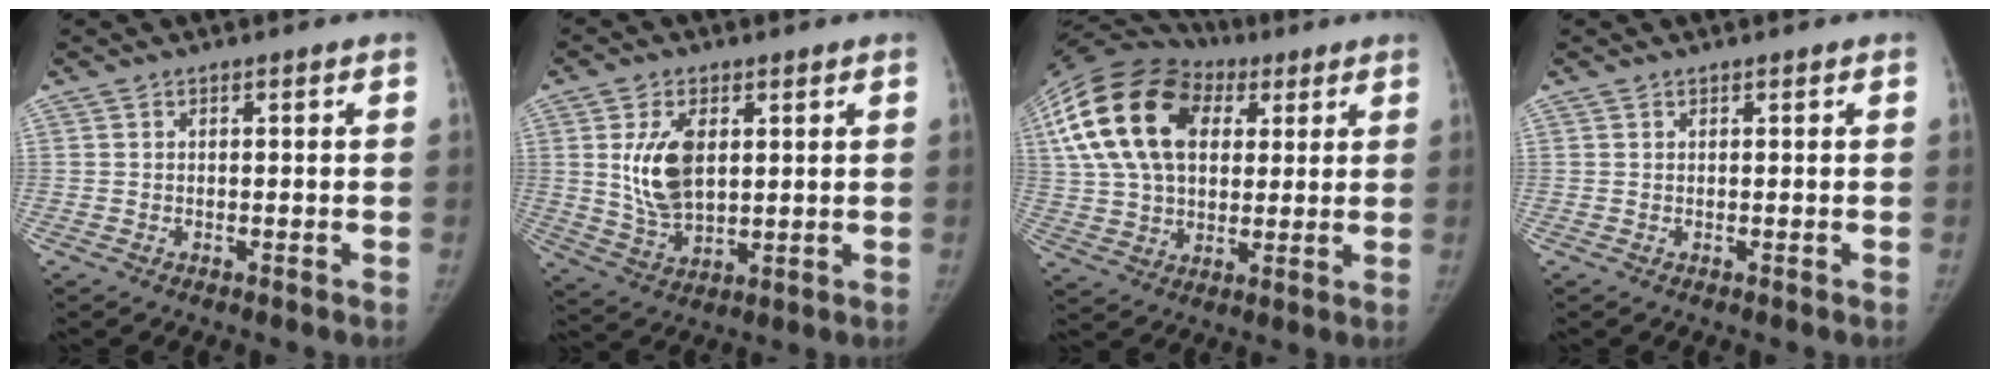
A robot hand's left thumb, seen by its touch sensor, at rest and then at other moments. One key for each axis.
{"total": 10.4, "fx": 2.5, "fy": 6.2, "fz": 8.0, "tx": -0.135, "ty": -0.017, "tz": 0.057}
{"total": 24.0, "fx": 7.6, "fy": 16.0, "fz": 16.2, "tx": -0.313, "ty": 0.030, "tz": 0.132}
{"total": 0.0}